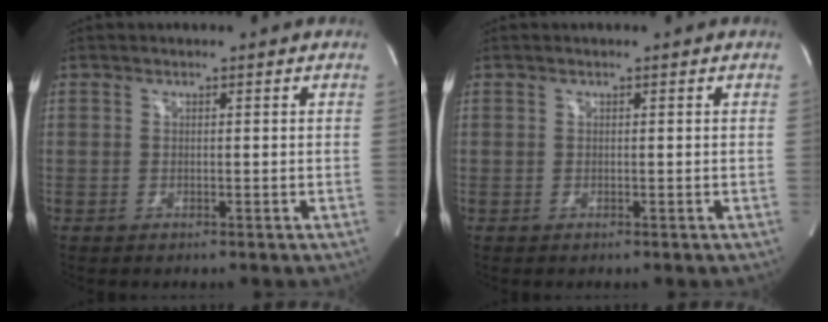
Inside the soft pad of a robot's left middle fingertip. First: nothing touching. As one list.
[{"total": 0.0}]